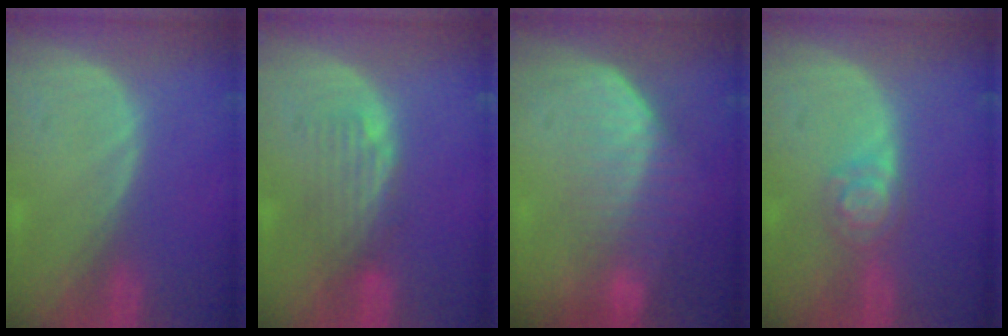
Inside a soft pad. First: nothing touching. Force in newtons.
{"total": 4.5, "press": 3.8, "slide": 2.3}
{"total": 7.3, "press": 6.2, "slide": 3.7}
{"total": 3.8, "press": 3.7, "slide": 0.9}